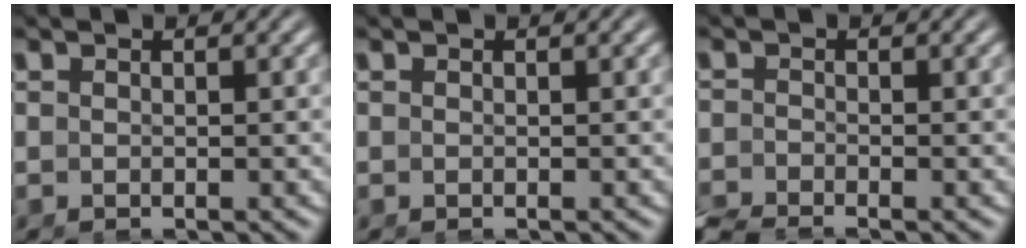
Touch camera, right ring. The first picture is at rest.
{"total": 0.0}
{"total": 2.8, "force": [-2.7, 0.5, 0.4], "torque": [-0.006, -0.016, -0.041]}